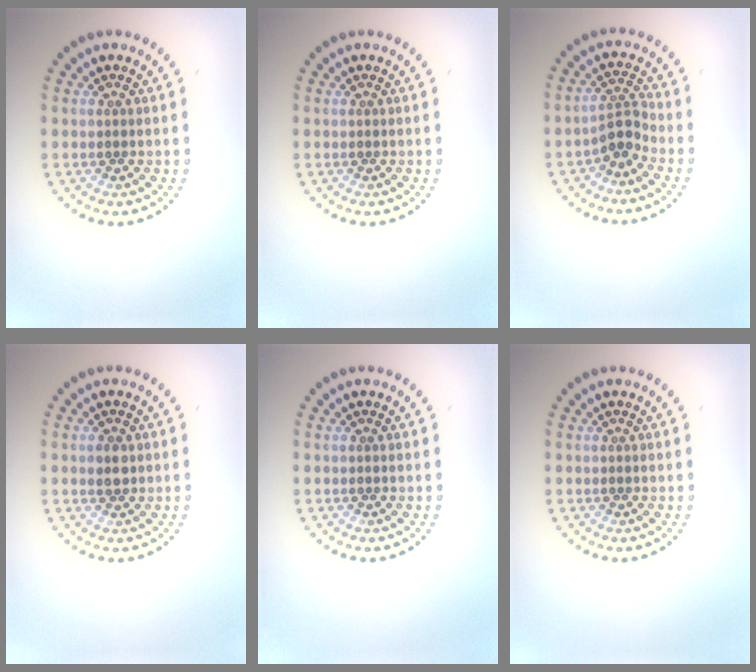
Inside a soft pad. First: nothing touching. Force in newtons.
{"total": 0.0}
{"total": 2.5, "press": 1.7, "slide": 1.8}
{"total": 1.4, "press": 1.4, "slide": 0.3}
{"total": 0.0}
{"total": 0.0}